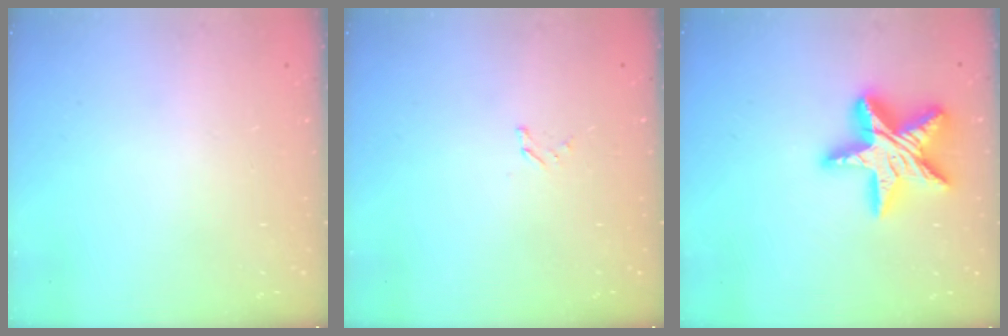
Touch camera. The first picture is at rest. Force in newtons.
{"total": 1.3, "press": 1.2, "slide": 0.1}
{"total": 19.9, "press": 19.9, "slide": 1.6}